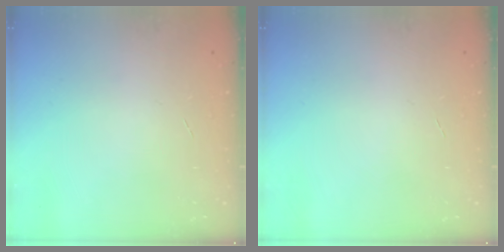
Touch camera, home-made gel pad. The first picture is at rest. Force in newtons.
{"total": 0.0}